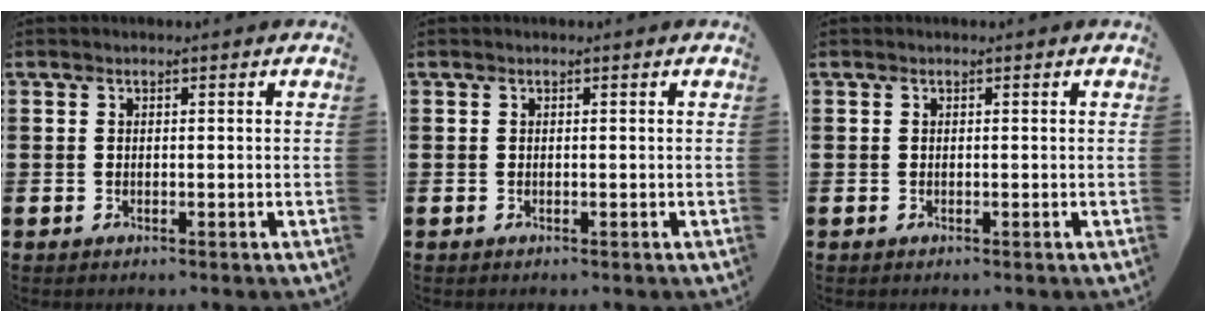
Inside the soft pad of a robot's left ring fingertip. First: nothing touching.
{"total": 0.0}
{"total": 0.0}